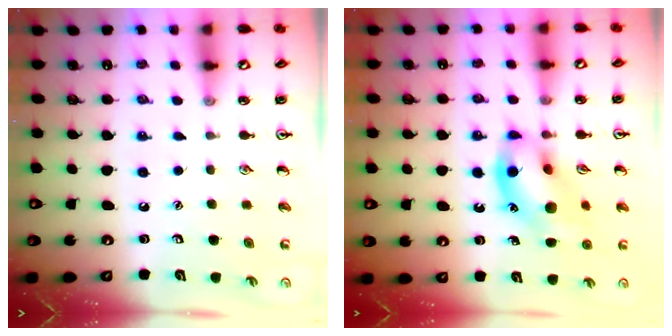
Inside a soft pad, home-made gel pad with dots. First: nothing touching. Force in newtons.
{"total": 13.6, "press": 13.5, "slide": 1.5}